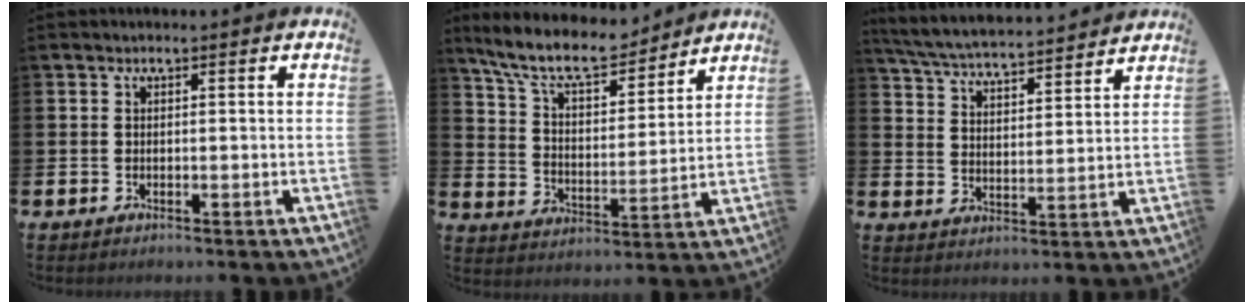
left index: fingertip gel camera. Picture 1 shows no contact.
{"total": 9.8, "force": [8.8, 2.6, 3.5], "torque": [-0.096, -0.053, 0.156]}
{"total": 5.8, "force": [5.7, 0.3, 1.1], "torque": [-0.047, -0.042, 0.098]}